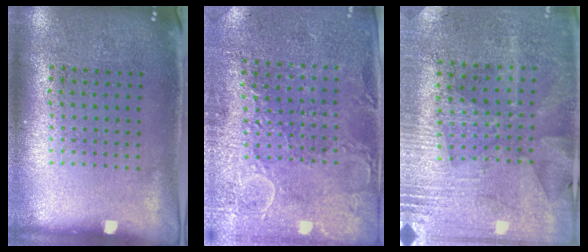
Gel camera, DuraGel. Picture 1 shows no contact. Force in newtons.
{"total": 2.8, "press": 2.7, "slide": 0.8}
{"total": 2.8, "press": 2.7, "slide": 0.7}